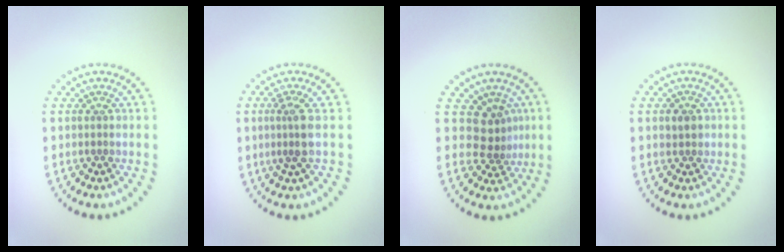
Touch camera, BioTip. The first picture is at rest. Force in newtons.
{"total": 2.3, "press": 1.8, "slide": 1.5}
{"total": 2.7, "press": 1.8, "slide": 2.0}
{"total": 1.5, "press": 1.4, "slide": 0.5}